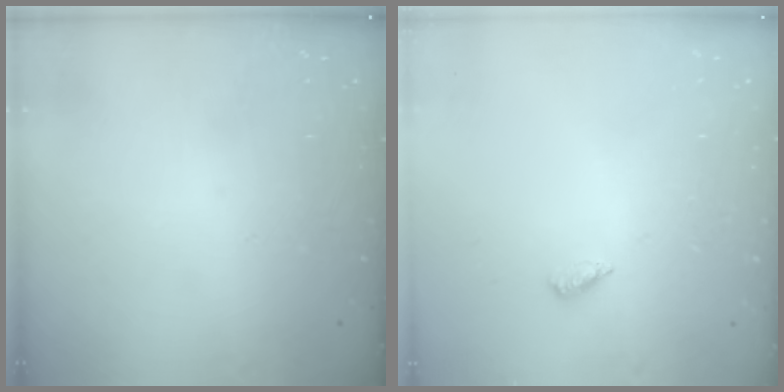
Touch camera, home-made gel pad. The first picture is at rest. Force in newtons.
{"total": 2.6, "press": 2.2, "slide": 1.3}